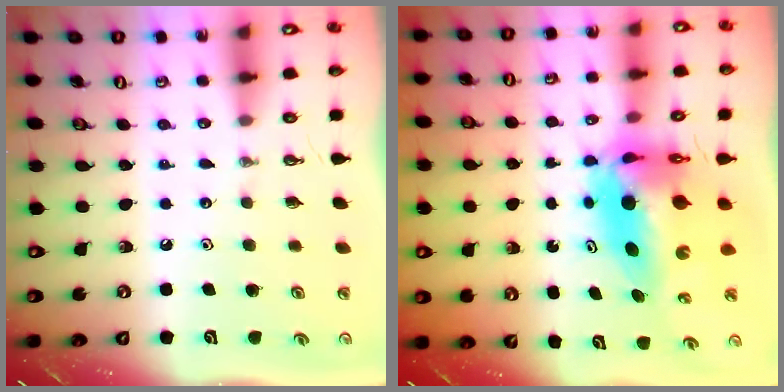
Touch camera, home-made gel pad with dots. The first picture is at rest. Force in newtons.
{"total": 10.8, "press": 10.6, "slide": 2.1}